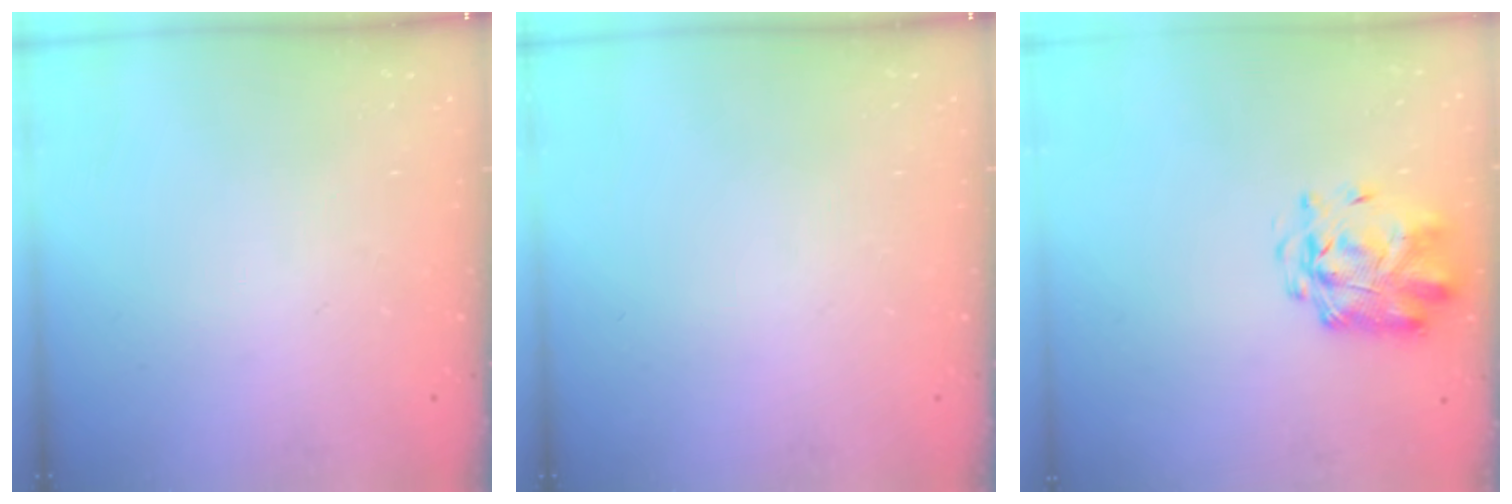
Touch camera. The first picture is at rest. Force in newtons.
{"total": 0.0}
{"total": 2.6, "press": 2.5, "slide": 0.7}